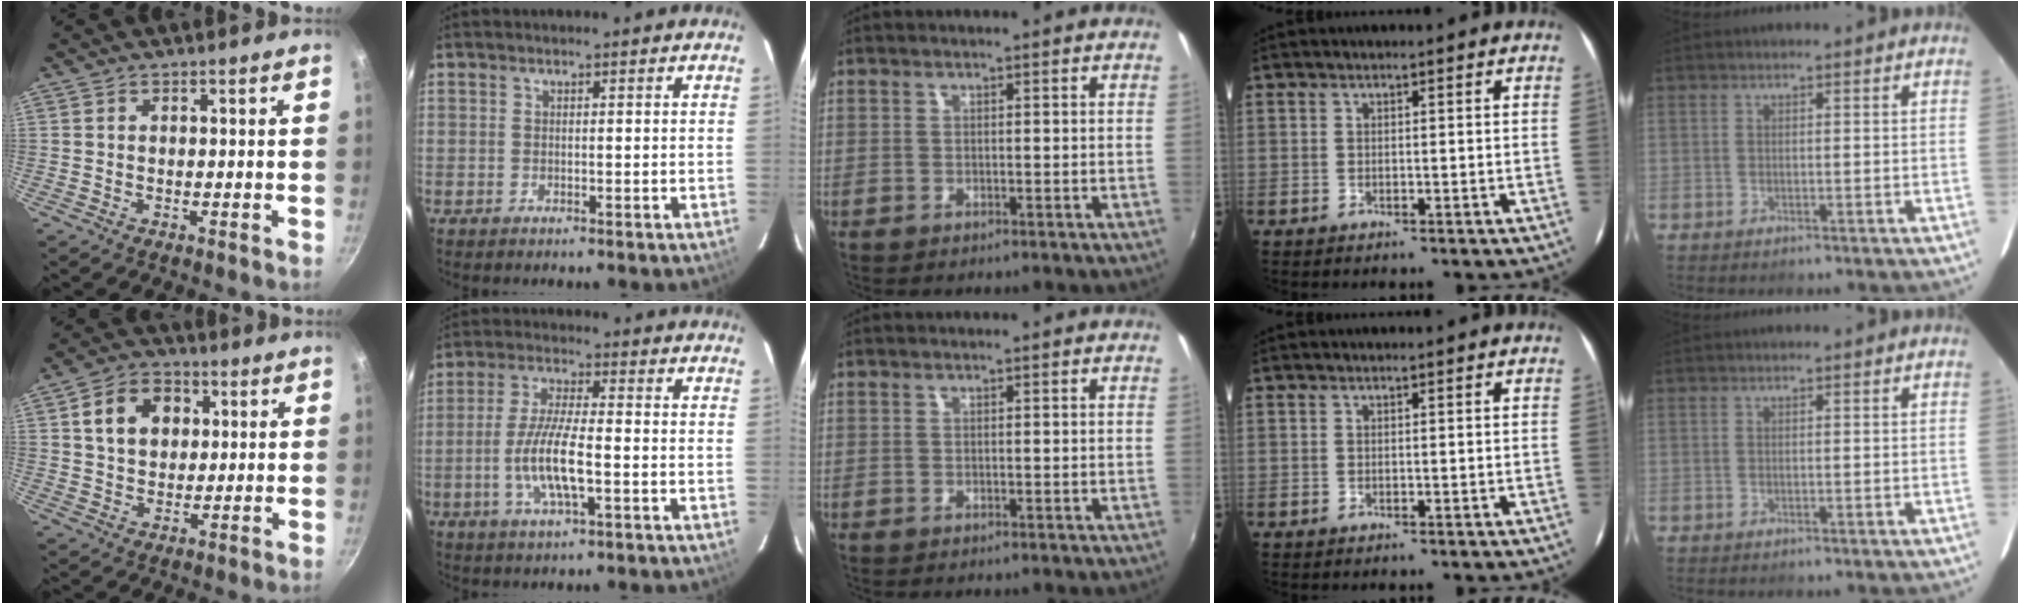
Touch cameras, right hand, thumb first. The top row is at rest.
{"thumb": {"total": 10.1, "force": [2.8, 7.8, 5.8], "torque": [-0.077, 0.009, 0.039]}, "index": {"total": 9.5, "force": [-2.6, 2.0, 9.0], "torque": [-0.179, -0.006, -0.050]}}